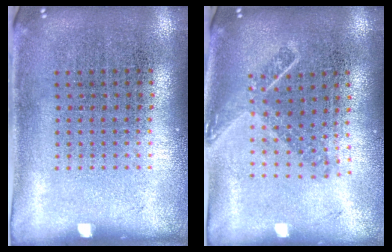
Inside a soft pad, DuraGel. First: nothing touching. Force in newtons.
{"total": 1.7, "press": 1.3, "slide": 1.1}